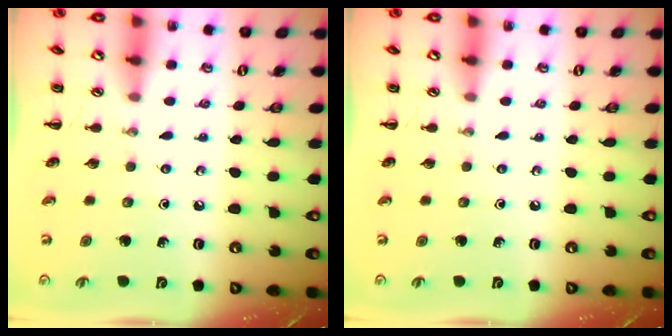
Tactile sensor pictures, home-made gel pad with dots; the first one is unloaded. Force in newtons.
{"total": 0.0}